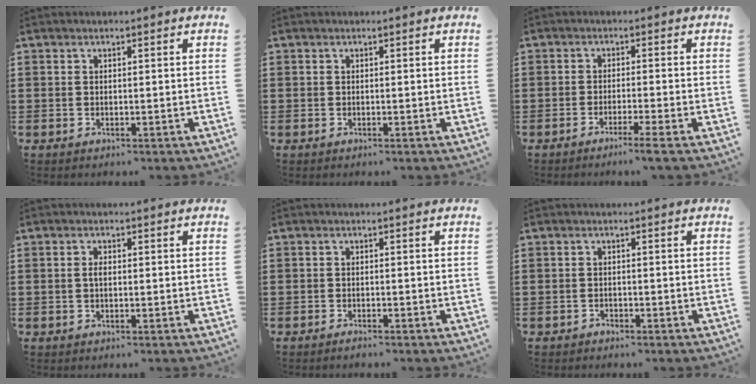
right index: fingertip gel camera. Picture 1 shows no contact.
{"total": 0.0}
{"total": 2.5, "force": [-1.8, -0.6, 1.6], "torque": [-0.026, -0.005, -0.034]}
{"total": 1.4, "force": [0.0, 0.6, 1.2], "torque": [-0.025, 0.002, -0.002]}
{"total": 0.8, "force": [-0.8, 0.0, 0.3], "torque": [-0.009, -0.006, -0.014]}
{"total": 0.9, "force": [-0.9, 0.2, 0.0], "torque": [-0.004, 0.001, -0.020]}